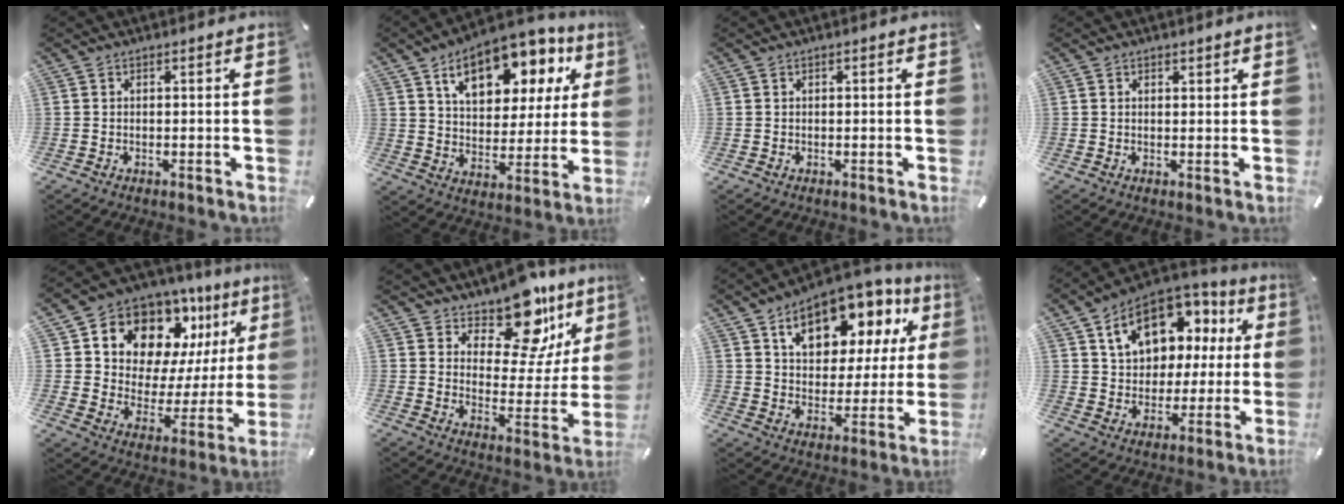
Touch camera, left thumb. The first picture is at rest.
{"total": 16.9, "force": [10.0, 9.8, 9.6], "torque": [-0.147, -0.048, 0.170]}
{"total": 0.0}
{"total": 0.9, "force": [0.7, 0.5, 0.2], "torque": [-0.004, 0.000, 0.014]}
{"total": 12.7, "force": [9.1, 8.1, 3.4], "torque": [-0.064, -0.087, 0.162]}
{"total": 15.0, "force": [11.9, 7.0, 5.9], "torque": [-0.091, -0.104, 0.208]}
{"total": 15.6, "force": [9.3, 9.4, 8.3], "torque": [-0.135, -0.052, 0.159]}
{"total": 15.5, "force": [7.0, 11.1, 8.2], "torque": [-0.148, -0.020, 0.130]}